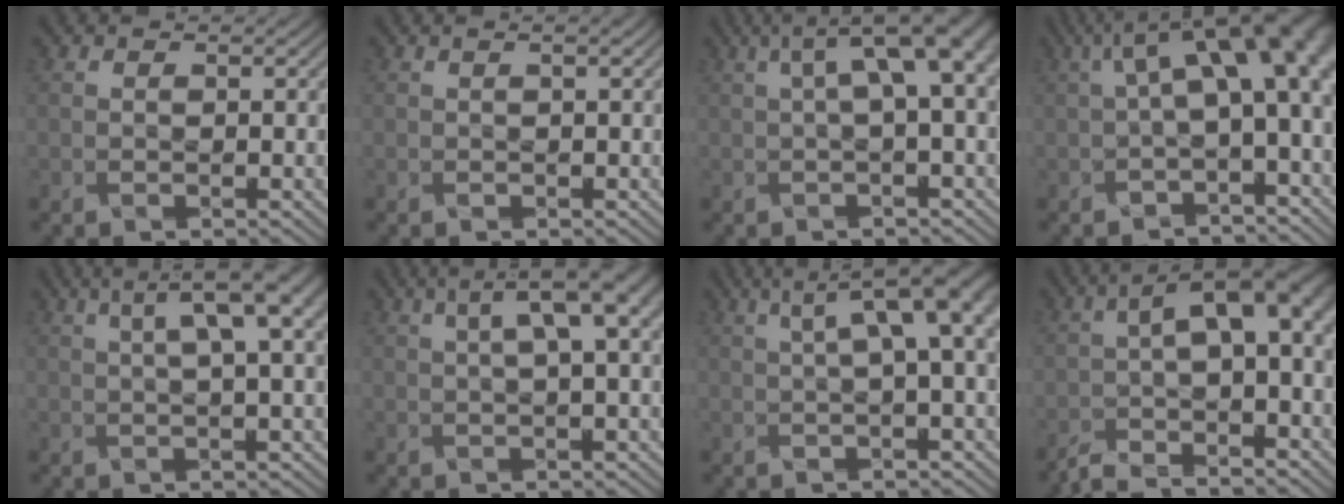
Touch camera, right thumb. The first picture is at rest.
{"total": 1.5, "force": [0.5, 0.4, 1.4], "torque": [-0.016, 0.001, -0.003]}
{"total": 7.6, "force": [1.8, 2.1, 7.1], "torque": [-0.099, 0.024, 0.030]}
{"total": 11.4, "force": [2.0, 4.3, 10.3], "torque": [-0.149, 0.014, 0.040]}
{"total": 8.1, "force": [3.0, 1.8, 7.3], "torque": [-0.089, 0.027, 0.047]}
{"total": 7.5, "force": [2.3, 1.8, 6.9], "torque": [-0.089, 0.025, 0.041]}
{"total": 8.3, "force": [2.3, 2.2, 7.7], "torque": [-0.093, 0.027, 0.038]}
{"total": 8.8, "force": [-3.2, 3.0, 7.6], "torque": [-0.119, -0.005, -0.056]}